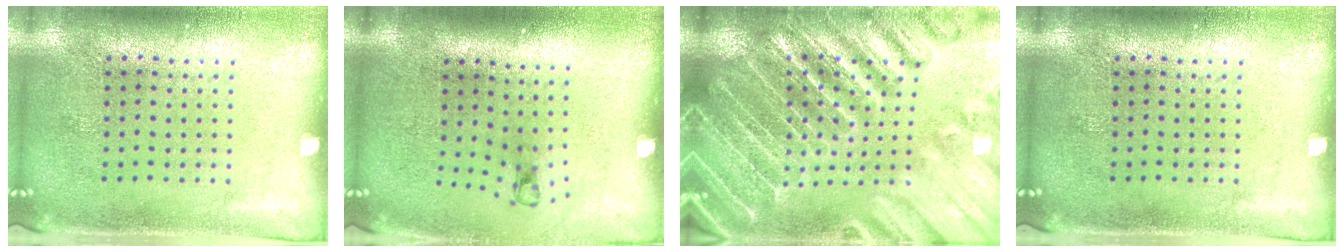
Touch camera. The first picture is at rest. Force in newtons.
{"total": 0.8, "press": 0.4, "slide": 0.7}
{"total": 4.5, "press": 4.1, "slide": 1.8}
{"total": 0.0}